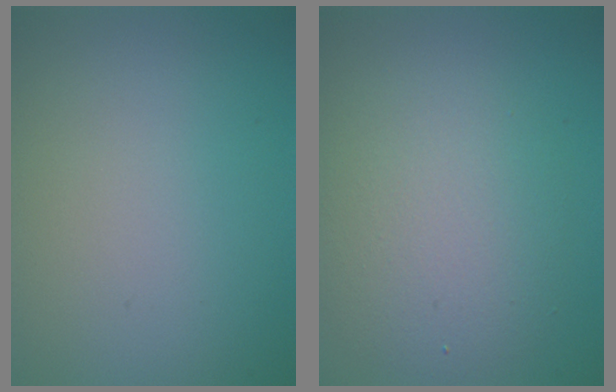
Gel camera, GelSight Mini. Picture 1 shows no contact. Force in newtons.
{"total": 4.9, "press": 4.8, "slide": 0.8}